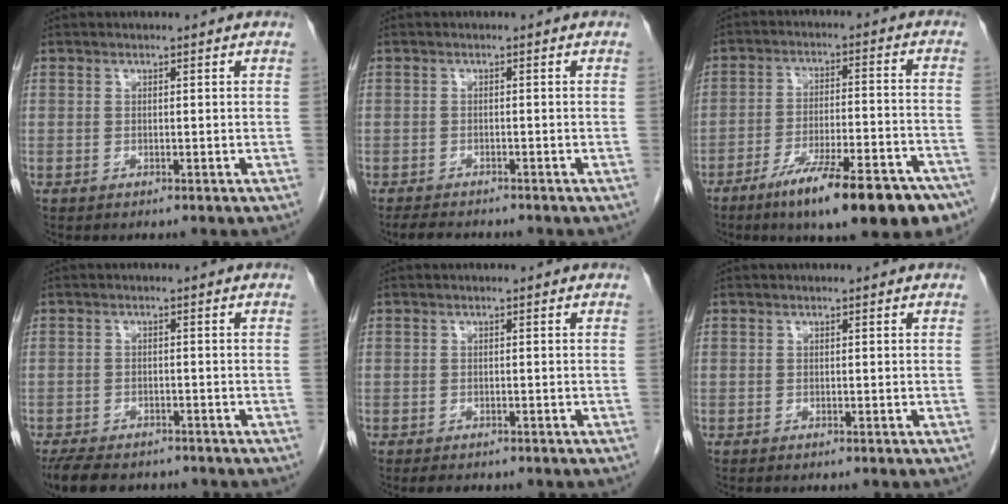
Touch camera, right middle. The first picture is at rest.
{"total": 3.9, "force": [-3.5, 0.9, 1.5], "torque": [-0.030, -0.011, -0.052]}
{"total": 18.2, "force": [-12.8, 3.4, 12.4], "torque": [-0.137, 0.006, -0.193]}
{"total": 9.1, "force": [-7.5, 3.4, 3.9], "torque": [-0.073, -0.011, -0.109]}
{"total": 2.2, "force": [-1.8, 0.8, 0.9], "torque": [-0.019, -0.006, -0.019]}
{"total": 0.0}